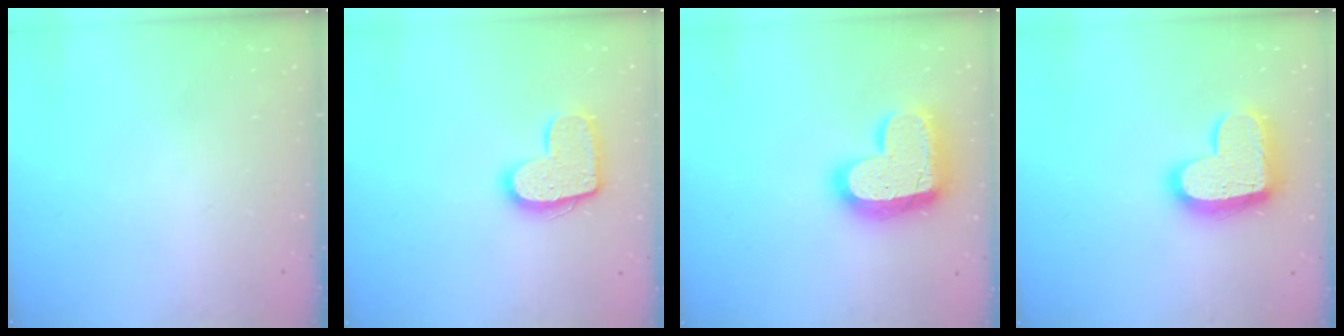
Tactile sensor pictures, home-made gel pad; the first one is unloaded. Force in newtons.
{"total": 13.5, "press": 13.5, "slide": 0.7}
{"total": 20.2, "press": 20.1, "slide": 1.3}
{"total": 17.2, "press": 17.1, "slide": 1.3}